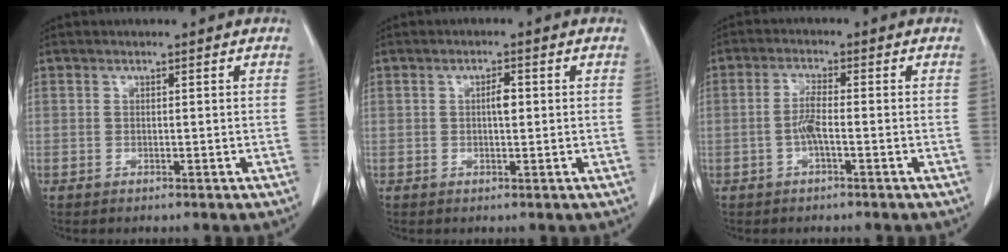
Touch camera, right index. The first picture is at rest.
{"total": 2.0, "force": [0.2, 0.6, 1.9], "torque": [-0.033, 0.003, 0.004]}
{"total": 3.2, "force": [-0.9, 0.5, 3.0], "torque": [-0.064, 0.002, -0.019]}